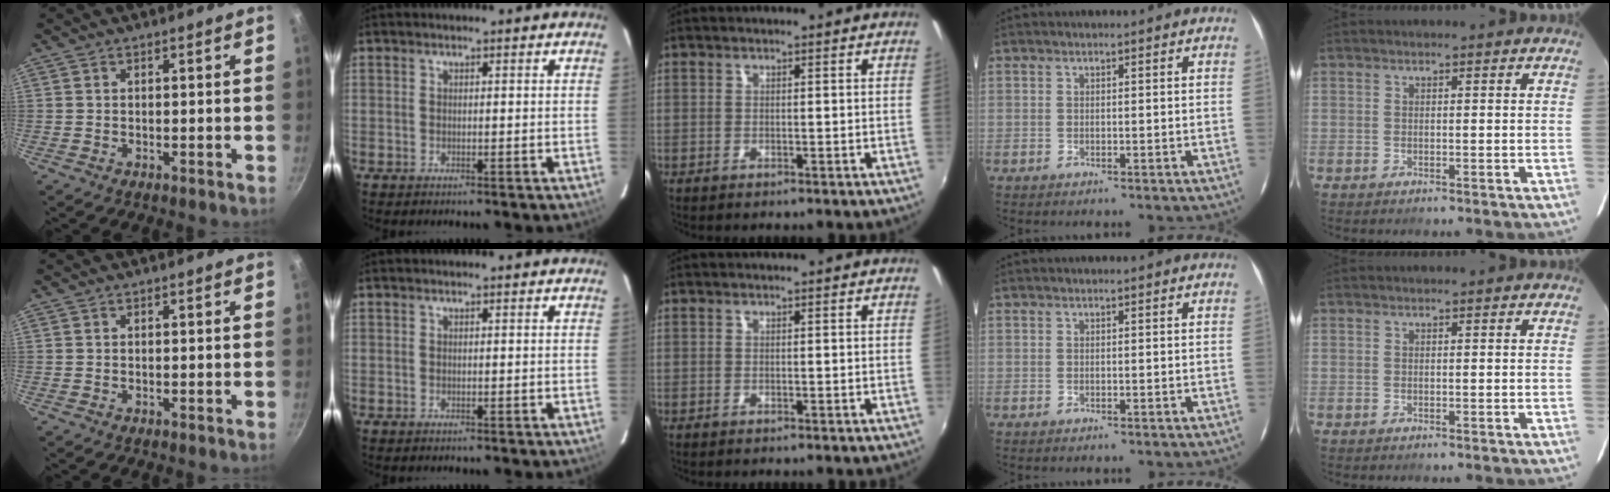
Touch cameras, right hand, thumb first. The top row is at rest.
{}